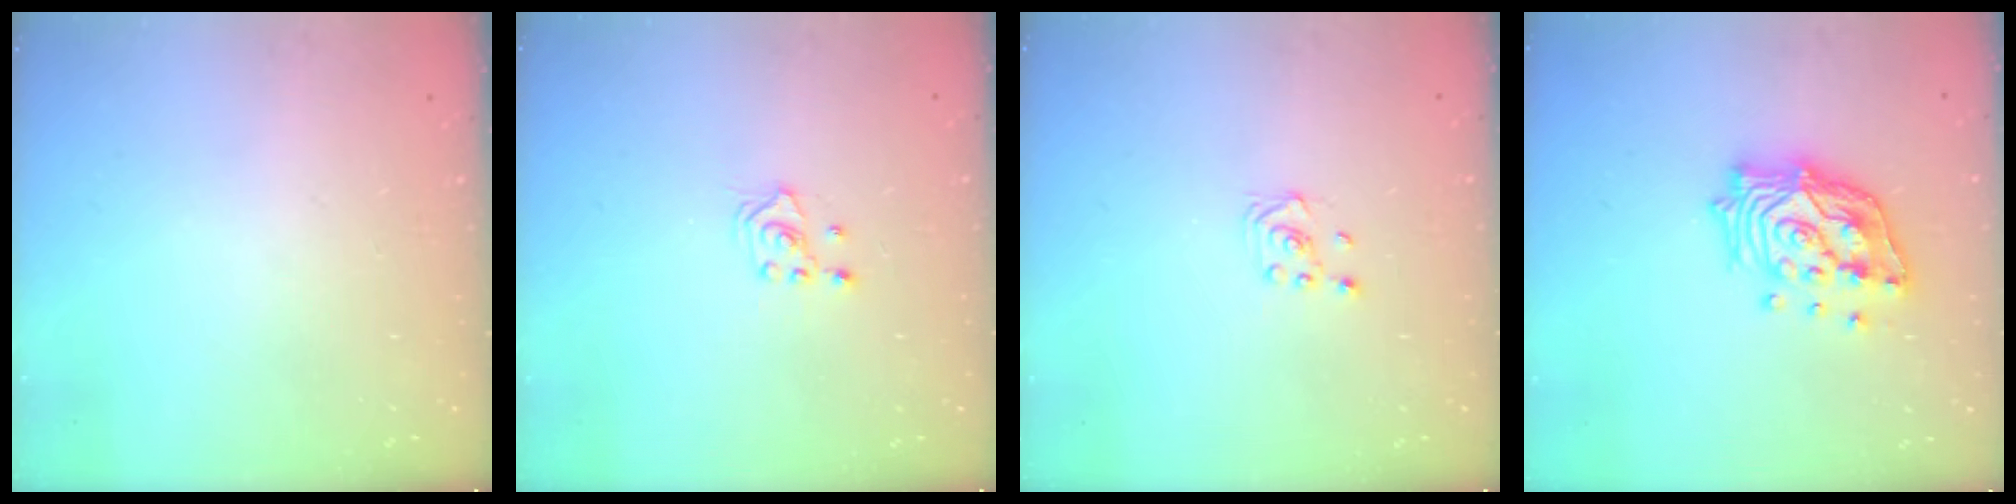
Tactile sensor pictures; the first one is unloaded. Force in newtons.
{"total": 1.8, "press": 1.8, "slide": 0.2}
{"total": 2.0, "press": 1.8, "slide": 0.8}
{"total": 17.1, "press": 17.0, "slide": 1.4}